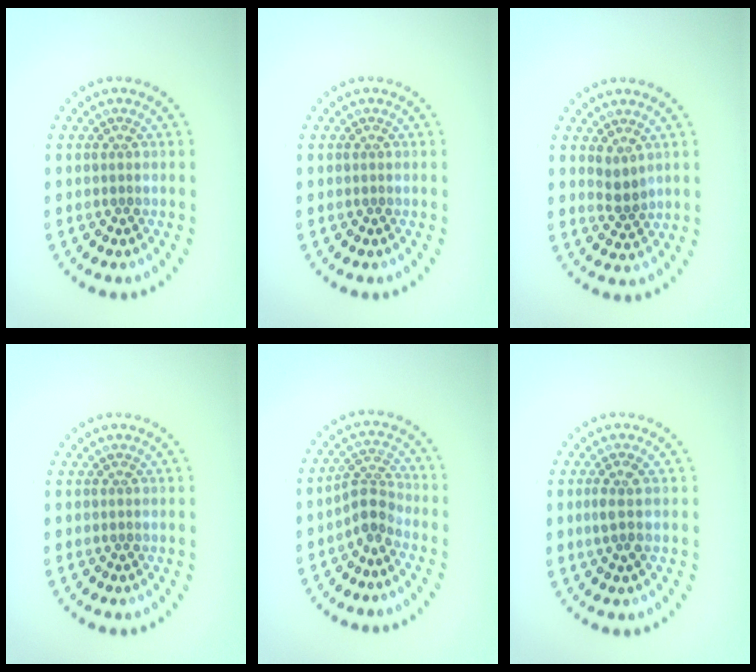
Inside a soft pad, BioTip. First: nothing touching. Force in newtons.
{"total": 0.0}
{"total": 1.7, "press": 1.2, "slide": 1.2}
{"total": 0.0}
{"total": 2.5, "press": 1.7, "slide": 1.8}
{"total": 1.5, "press": 1.3, "slide": 0.8}